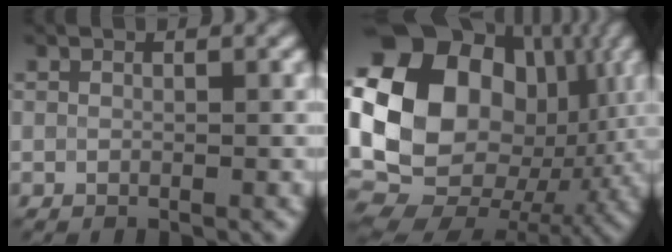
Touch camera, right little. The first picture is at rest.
{"total": 18.1, "force": [2.3, 14.1, 11.2], "torque": [-0.202, 0.011, 0.055]}